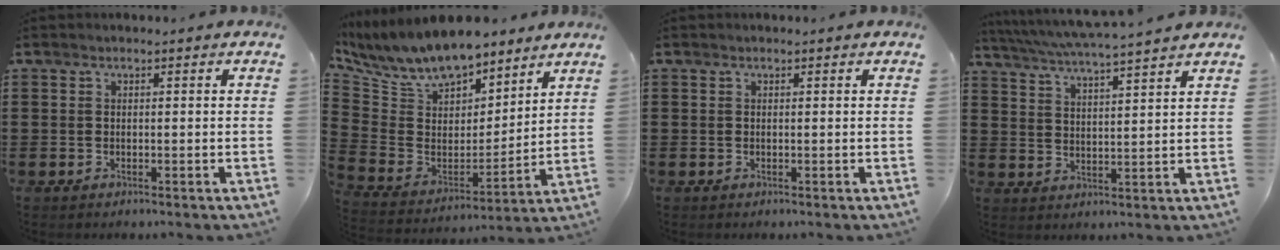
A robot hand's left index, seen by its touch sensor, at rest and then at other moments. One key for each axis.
{"total": 9.6, "fx": 8.6, "fy": 3.4, "fz": 2.3, "tx": -0.095, "ty": -0.053, "tz": 0.157}
{"total": 0.0}
{"total": 4.0, "fx": 3.8, "fy": -0.6, "fz": 1.3, "tx": -0.042, "ty": -0.028, "tz": 0.061}